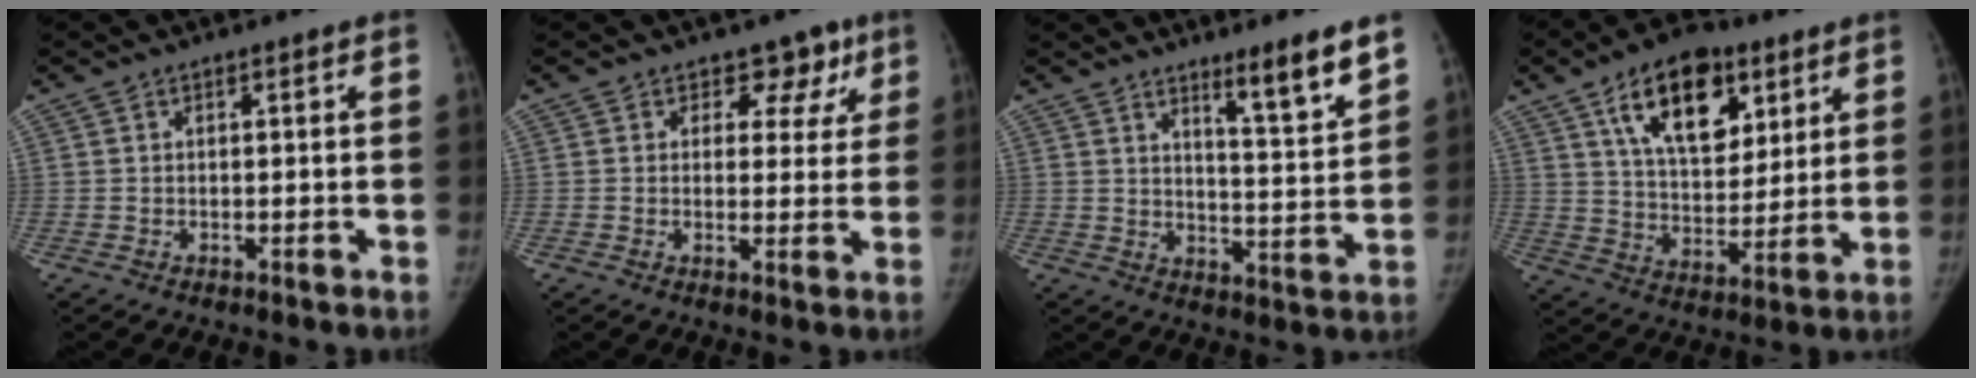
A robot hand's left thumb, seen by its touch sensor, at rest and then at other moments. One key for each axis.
{"total": 5.9, "fx": 3.6, "fy": 4.3, "fz": 1.6, "tx": 0.026, "ty": -0.013, "tz": 0.038}
{"total": 9.0, "fx": 6.5, "fy": 0.7, "fz": 6.2, "tx": -0.085, "ty": -0.059, "tz": 0.102}
{"total": 17.6, "fx": 8.8, "fy": 9.9, "fz": 11.7, "tx": -0.138, "ty": -0.035, "tz": 0.150}